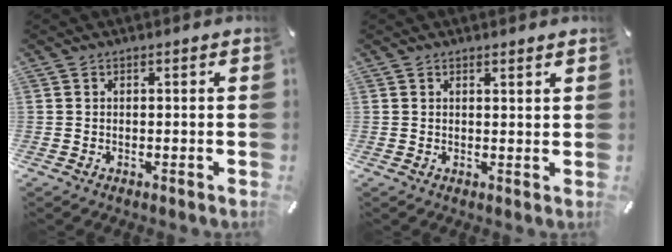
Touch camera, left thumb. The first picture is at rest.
{"total": 1.2, "force": [1.1, 0.0, 0.3], "torque": [-0.007, -0.003, 0.022]}